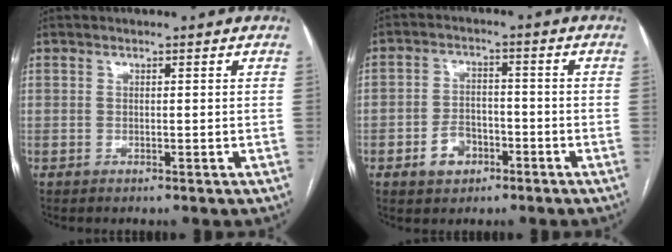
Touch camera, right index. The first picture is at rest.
{"total": 5.3, "force": [-2.6, 3.7, 2.7], "torque": [-0.049, 0.012, -0.040]}